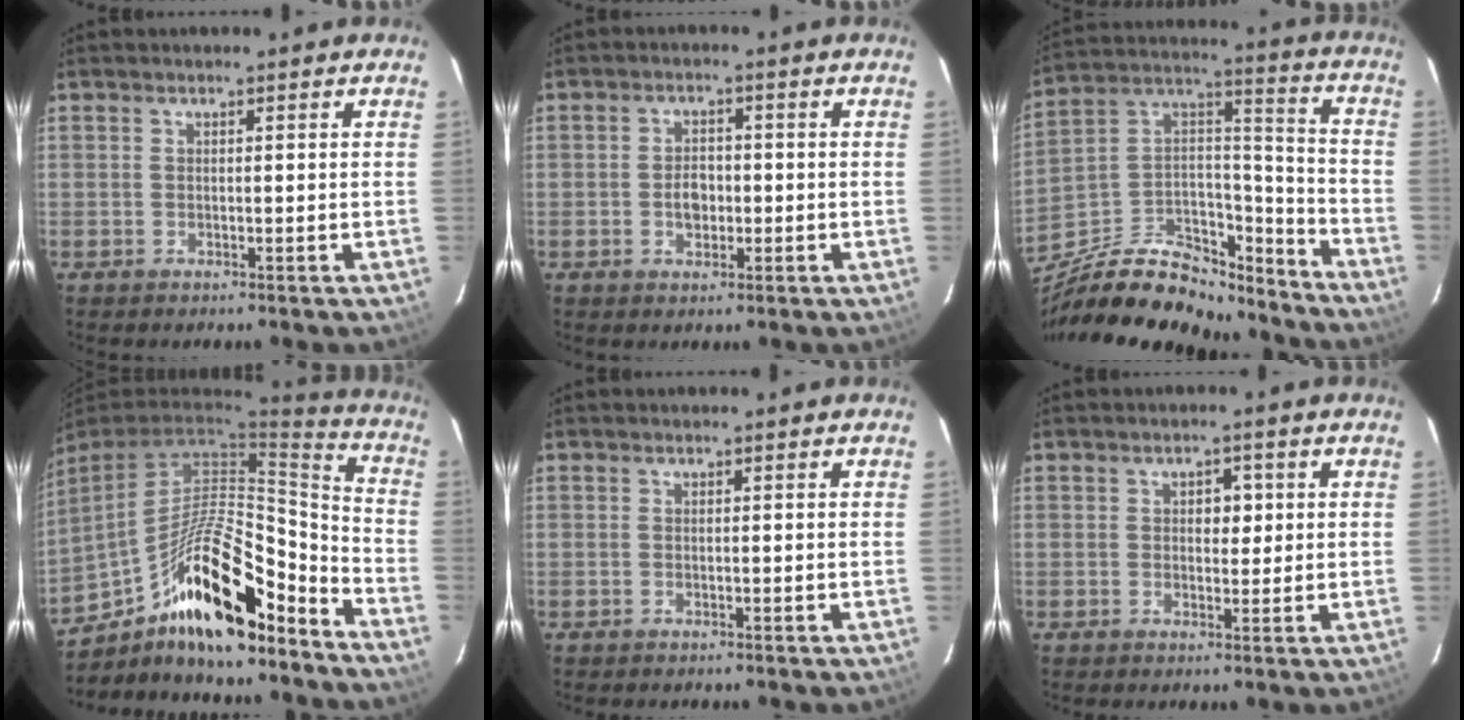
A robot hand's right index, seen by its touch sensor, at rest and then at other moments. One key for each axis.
{"total": 3.7, "fx": -0.7, "fy": 2.7, "fz": 2.3, "tx": -0.042, "ty": 0.005, "tz": -0.010}
{"total": 27.9, "fx": -21.9, "fy": 11.6, "fz": 12.7, "tx": -0.249, "ty": 0.042, "tz": -0.329}
{"total": 22.3, "fx": -14.7, "fy": 6.4, "fz": 15.6, "tx": -0.264, "ty": -0.009, "tz": -0.239}
{"total": 0.0}
{"total": 2.7, "fx": 0.5, "fy": 2.0, "fz": 1.7, "tx": -0.021, "ty": 0.009, "tz": 0.008}